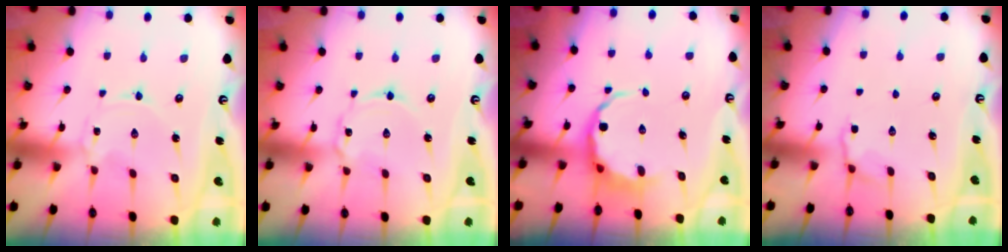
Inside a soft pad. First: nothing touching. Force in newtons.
{"total": 2.8, "press": 2.8, "slide": 0.3}
{"total": 7.6, "press": 7.2, "slide": 2.4}
{"total": 3.9, "press": 3.4, "slide": 2.0}